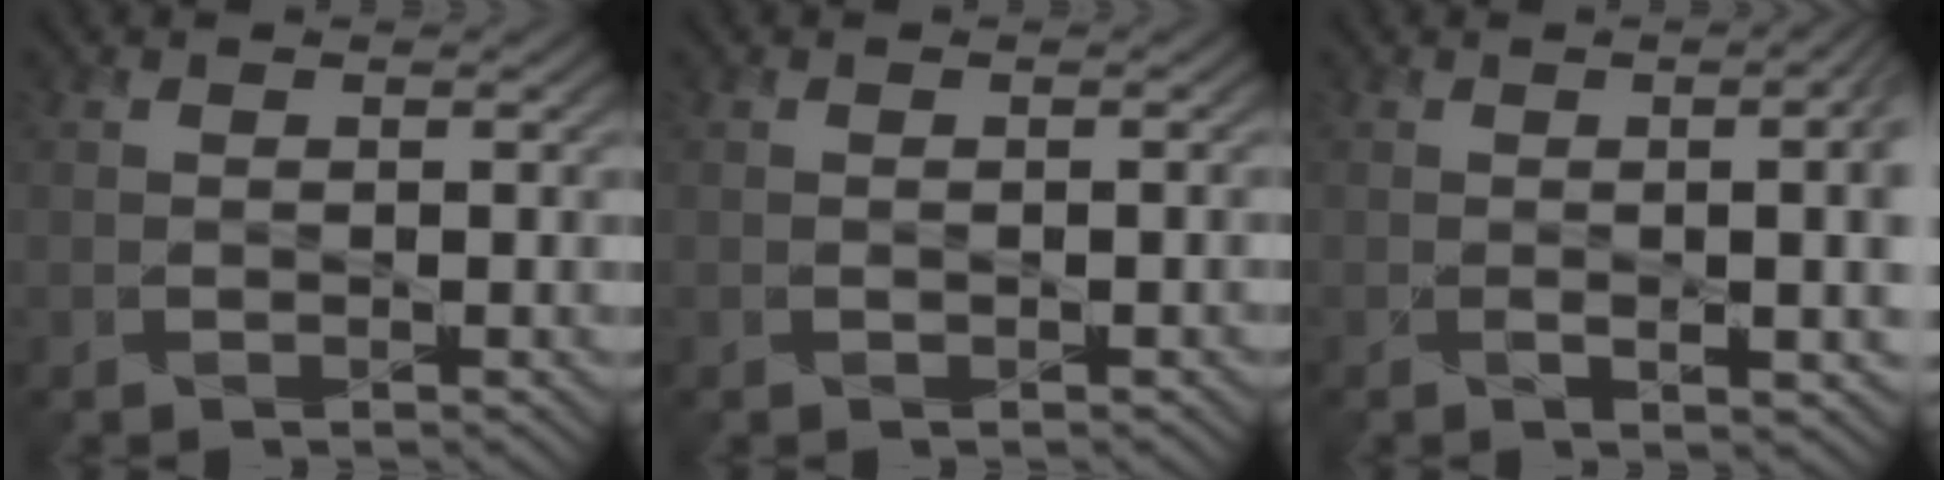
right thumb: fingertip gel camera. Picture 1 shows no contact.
{"total": 0.0}
{"total": 9.1, "force": [0.3, 2.8, 8.7], "torque": [-0.081, 0.014, -0.004]}